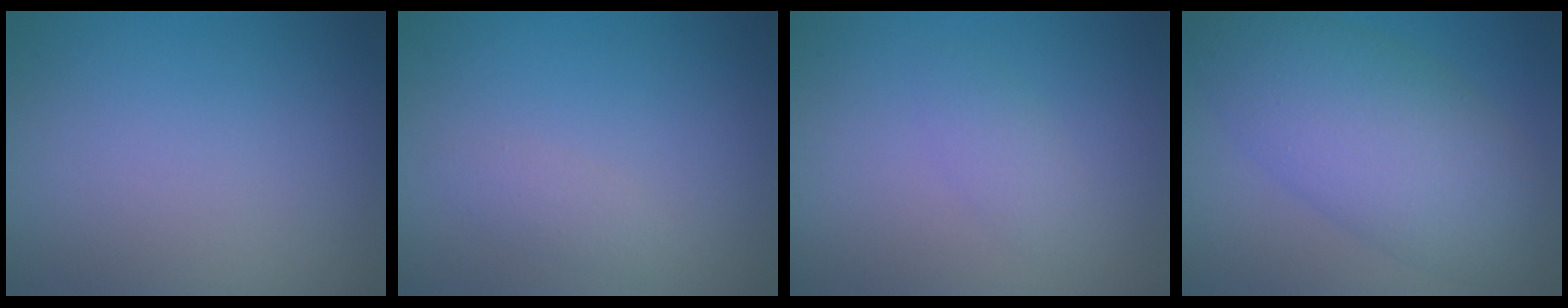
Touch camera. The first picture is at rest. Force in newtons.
{"total": 1.2, "press": 1.2, "slide": 0.0}
{"total": 2.5, "press": 2.4, "slide": 0.3}
{"total": 8.5, "press": 8.5, "slide": 0.2}